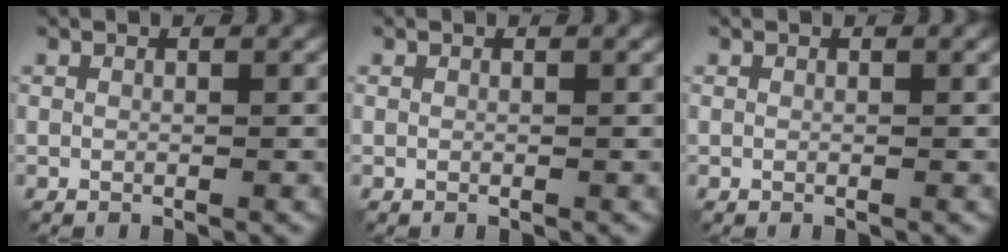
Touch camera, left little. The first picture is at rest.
{"total": 0.0}
{"total": 0.0}